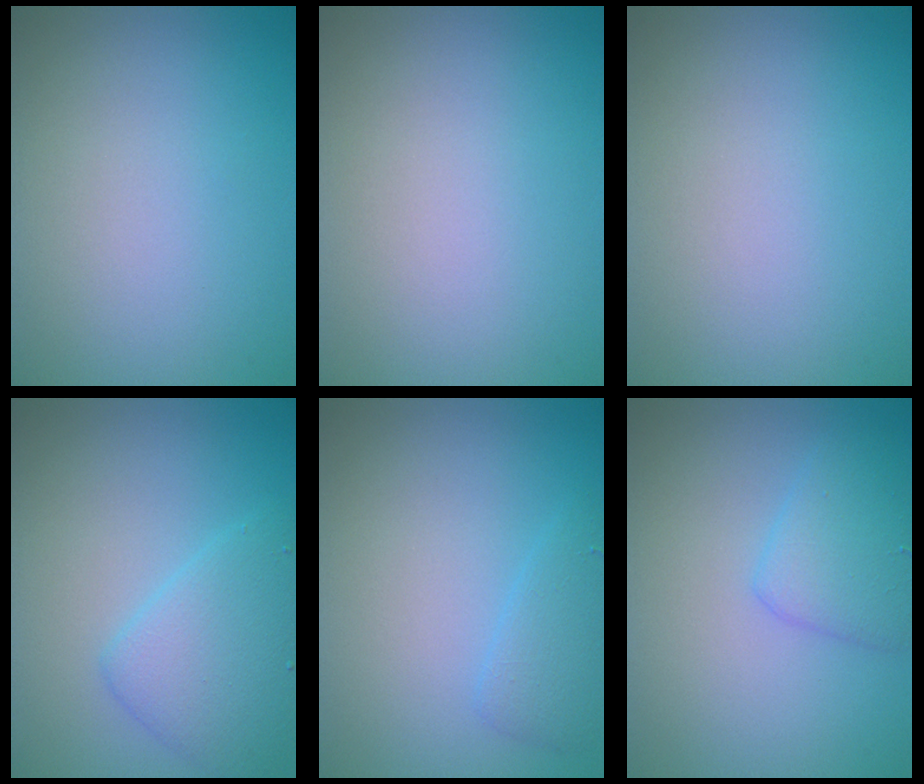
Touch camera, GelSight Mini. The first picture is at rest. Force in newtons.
{"total": 0.0}
{"total": 0.0}
{"total": 3.0, "press": 3.0, "slide": 0.1}
{"total": 1.9, "press": 1.9, "slide": 0.1}
{"total": 2.9, "press": 2.9, "slide": 0.1}